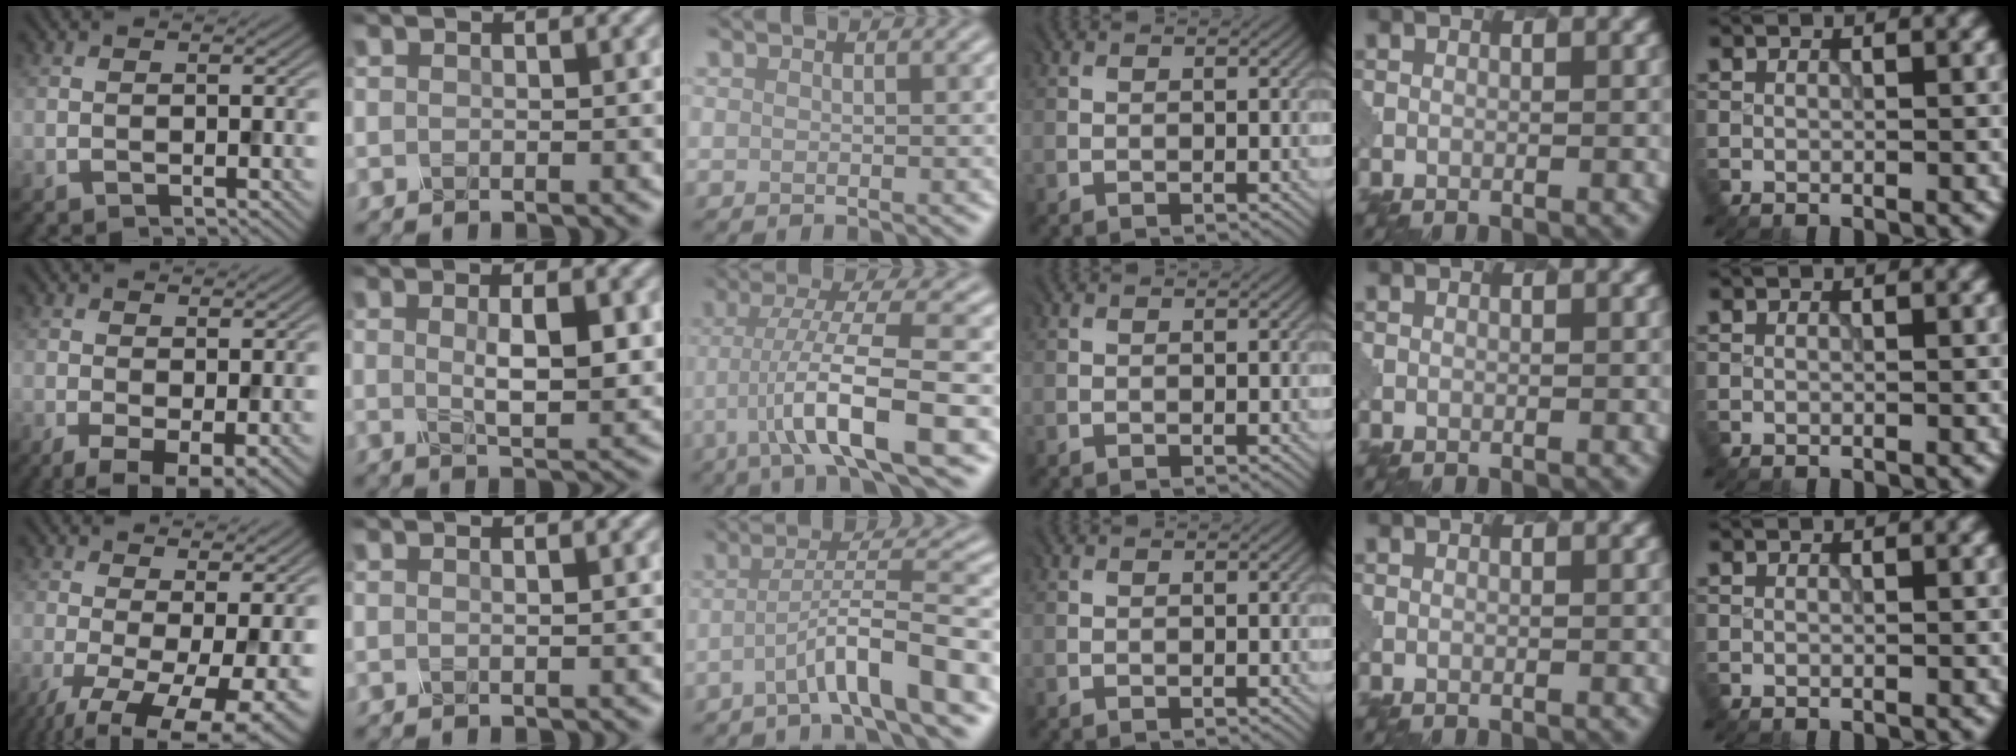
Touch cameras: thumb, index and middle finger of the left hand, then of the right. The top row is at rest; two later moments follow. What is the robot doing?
{"motion": "dispense", "object": "oil cruet"}